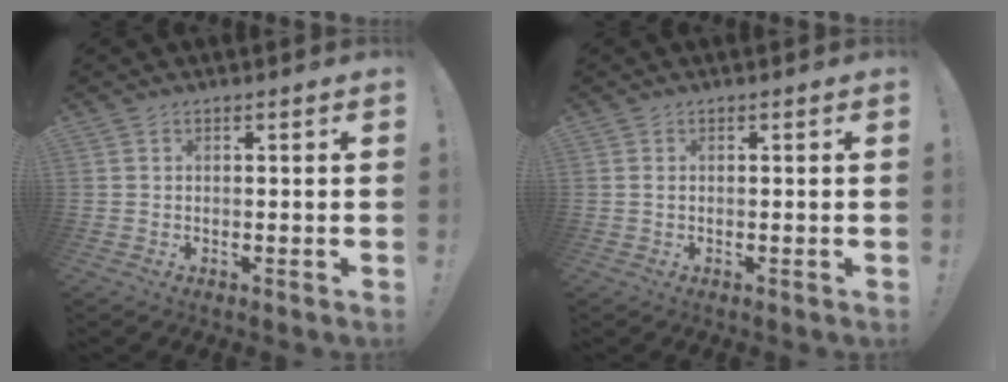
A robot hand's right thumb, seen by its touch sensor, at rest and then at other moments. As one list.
[{"total": 0.6, "force": [0.1, 0.2, 0.6], "torque": [-0.017, 0.005, 0.002]}]